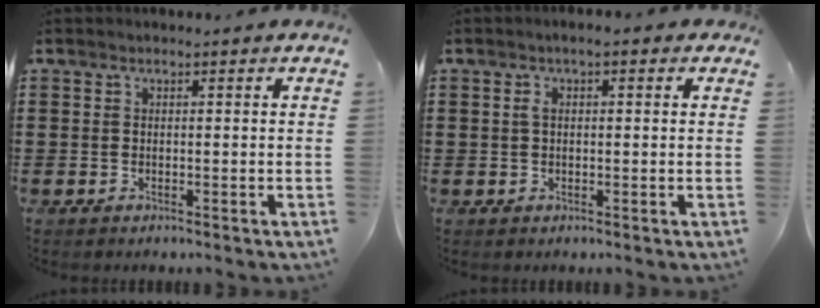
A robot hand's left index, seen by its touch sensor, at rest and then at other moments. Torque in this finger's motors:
{"motor_torque": [1.14, -0.99, 0.39, 0.06]}